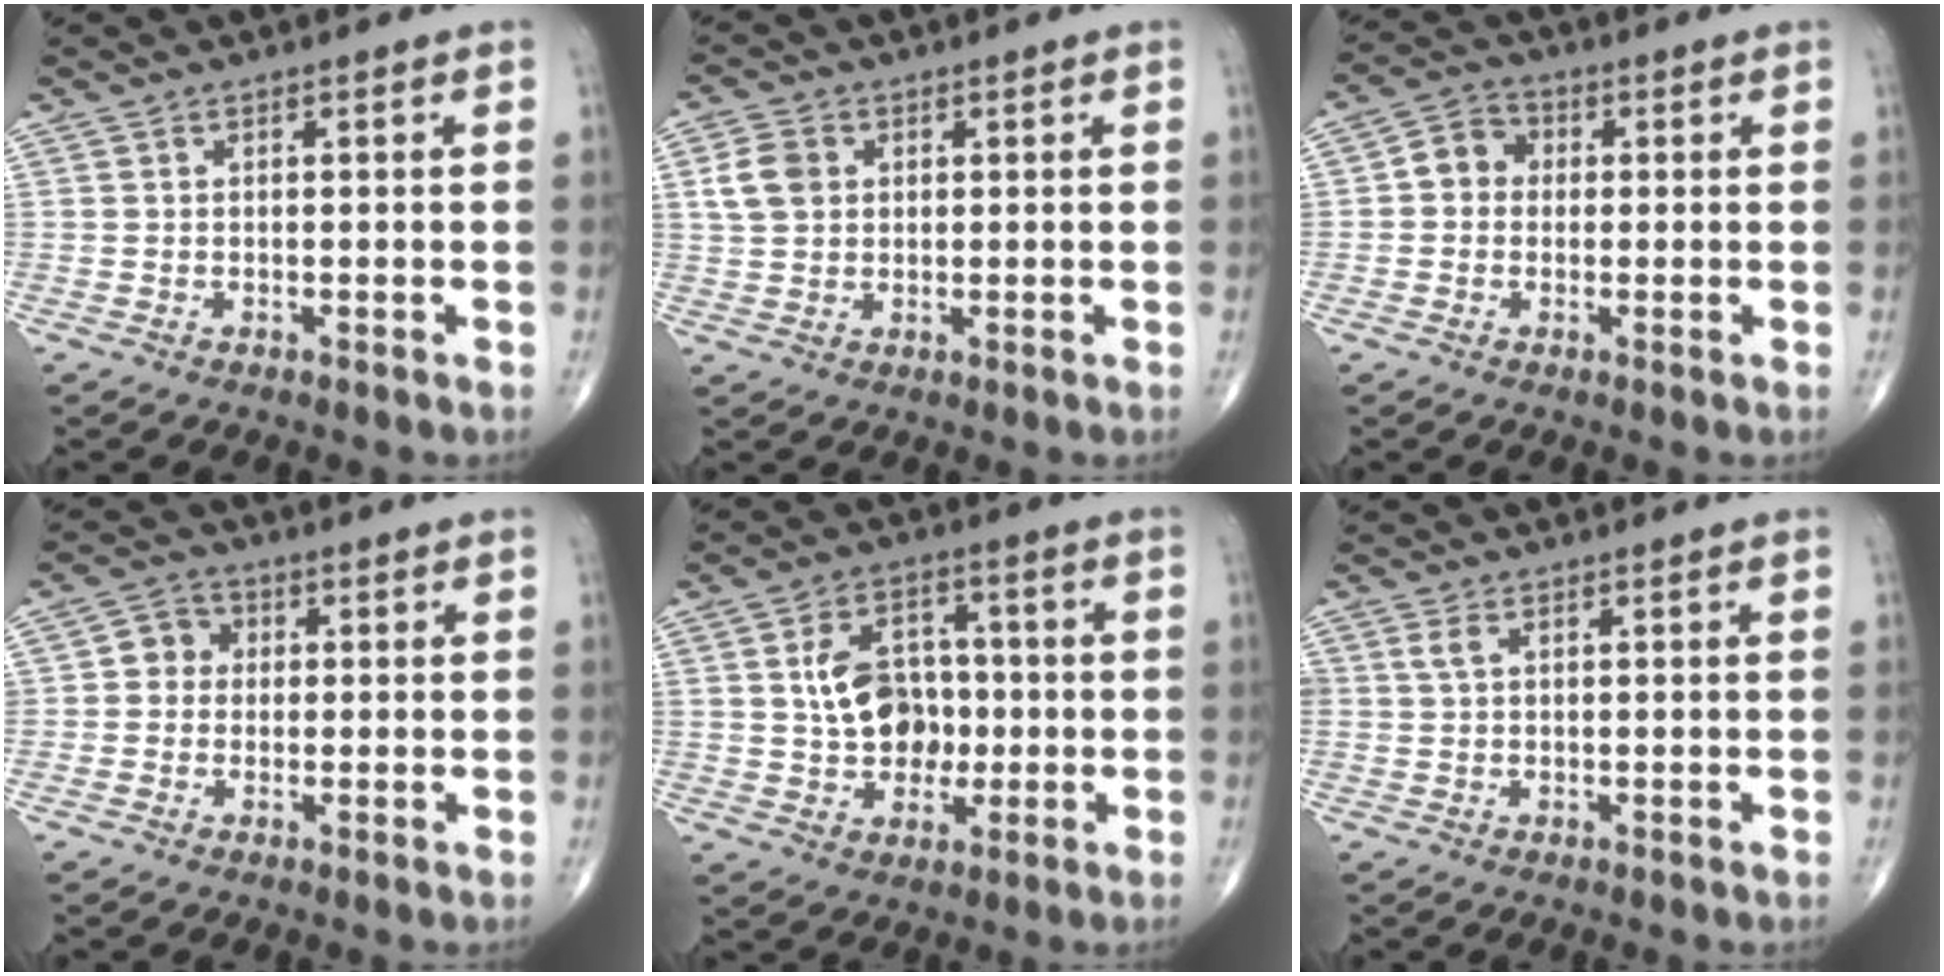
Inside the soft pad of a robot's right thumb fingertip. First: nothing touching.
{"total": 5.4, "force": [1.4, 4.3, 3.1], "torque": [-0.051, 0.003, 0.025]}
{"total": 5.4, "force": [0.2, 4.8, 2.5], "torque": [-0.023, 0.016, -0.009]}
{"total": 4.6, "force": [0.2, 4.3, 1.7], "torque": [-0.003, 0.010, -0.006]}
{"total": 10.8, "force": [0.2, 8.2, 7.0], "torque": [-0.088, 0.015, 0.003]}
{"total": 1.6, "force": [0.5, 1.0, 1.2], "torque": [-0.028, 0.007, 0.014]}